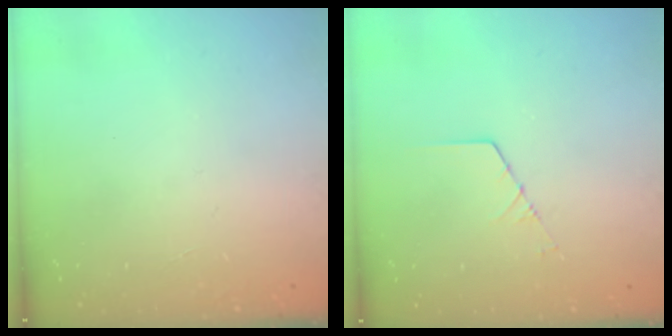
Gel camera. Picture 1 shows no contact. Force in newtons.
{"total": 1.3, "press": 1.3, "slide": 0.1}